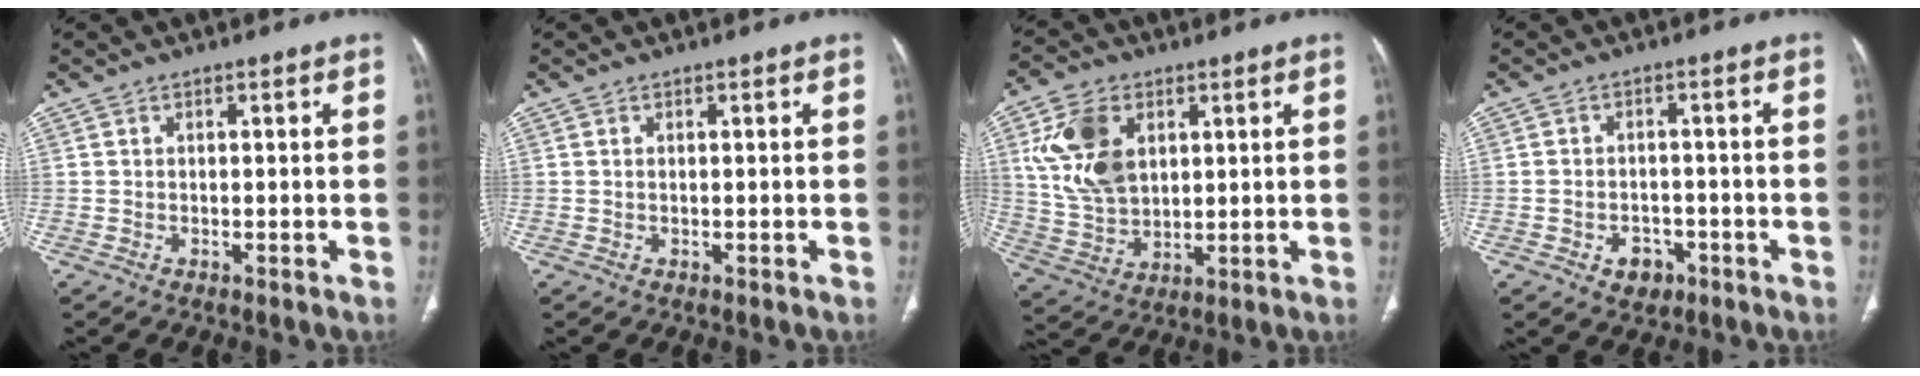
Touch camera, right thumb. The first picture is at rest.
{"total": 0.0}
{"total": 13.6, "force": [4.2, 9.2, 9.1], "torque": [-0.159, -0.009, 0.091]}
{"total": 4.4, "force": [-2.1, 3.4, 1.9], "torque": [-0.013, 0.017, -0.022]}